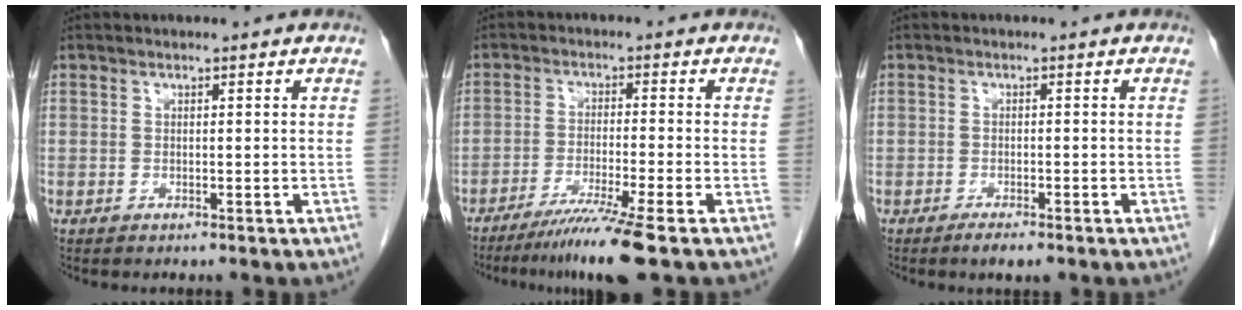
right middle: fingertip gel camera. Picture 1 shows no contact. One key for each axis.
{"total": 8.6, "fx": -6.1, "fy": -1.7, "fz": 5.7, "tx": -0.093, "ty": -0.030, "tz": -0.106}
{"total": 2.5, "fx": -1.8, "fy": 0.5, "fz": 1.6, "tx": -0.029, "ty": -0.004, "tz": -0.026}